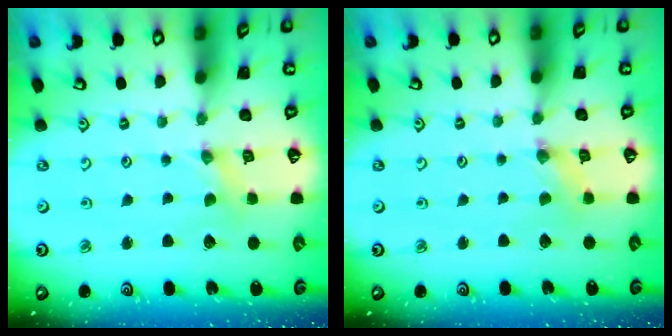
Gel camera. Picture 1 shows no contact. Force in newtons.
{"total": 1.3, "press": 1.3, "slide": 0.2}